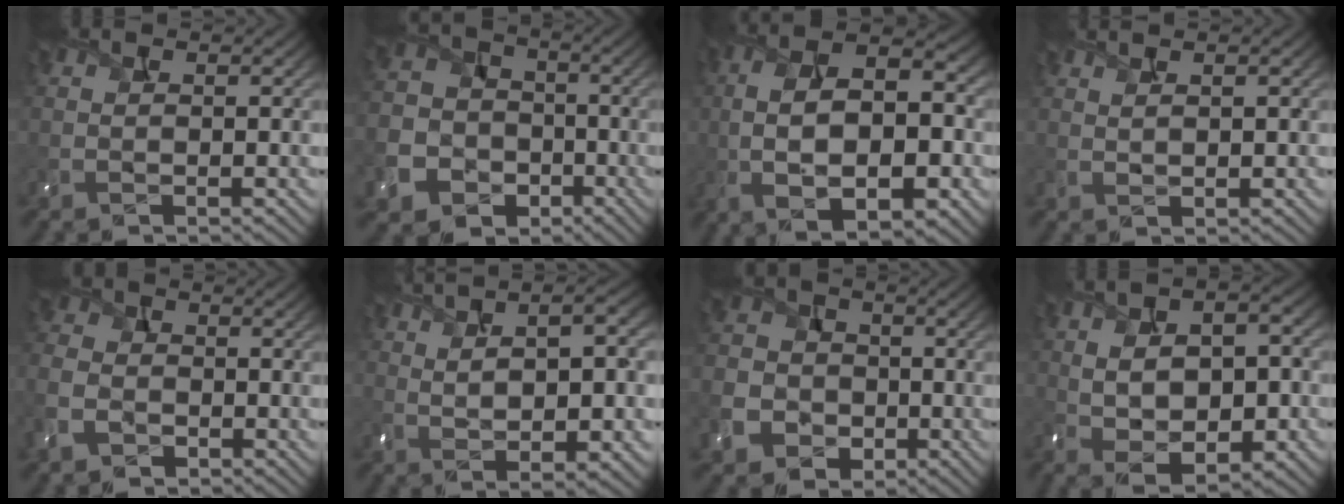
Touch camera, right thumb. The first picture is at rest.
{"total": 10.5, "force": [-4.7, 8.7, 3.7], "torque": [-0.102, -0.043, -0.103]}
{"total": 12.6, "force": [-1.7, 6.6, 10.6], "torque": [-0.192, -0.005, -0.022]}
{"total": 1.9, "force": [1.4, 0.3, 1.3], "torque": [-0.021, -0.006, 0.023]}
{"total": 6.1, "force": [-3.0, 4.3, 3.2], "torque": [-0.100, -0.012, -0.070]}
{"total": 11.4, "force": [2.8, 4.1, 10.3], "torque": [-0.174, 0.021, 0.055]}
{"total": 7.8, "force": [-3.0, 6.6, 2.9], "torque": [-0.087, -0.030, -0.071]}
{"total": 10.5, "force": [0.5, 6.2, 8.5], "torque": [-0.146, 0.007, 0.013]}